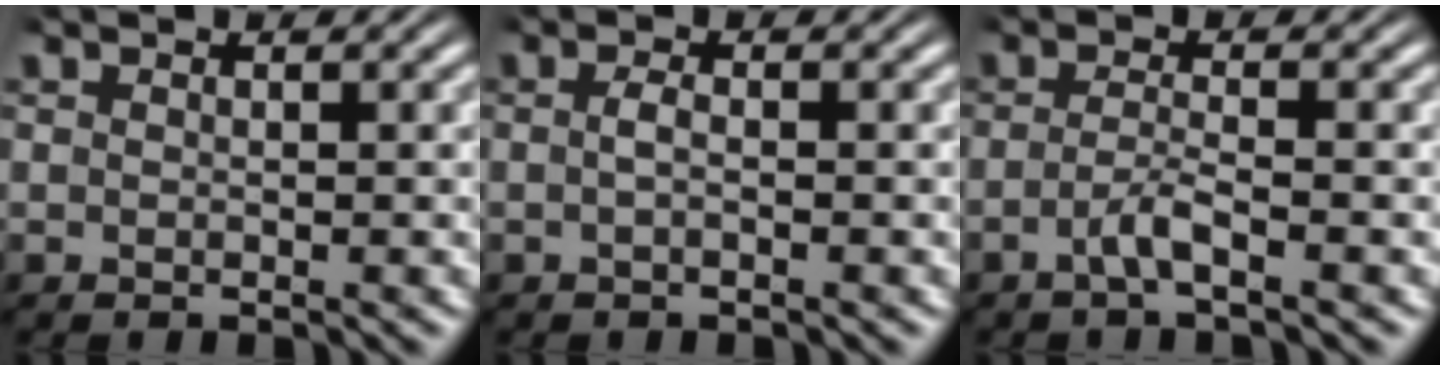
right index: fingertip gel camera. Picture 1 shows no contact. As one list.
[{"total": 1.1, "force": [-0.5, -0.1, 0.9], "torque": [-0.024, -0.007, -0.006]}, {"total": 2.1, "force": [-1.5, -0.2, 1.4], "torque": [-0.033, -0.011, -0.024]}]